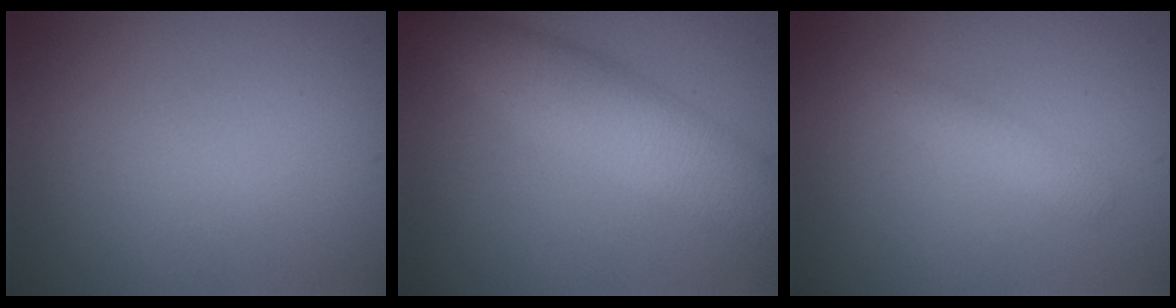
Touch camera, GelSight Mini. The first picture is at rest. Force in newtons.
{"total": 5.6, "press": 5.6, "slide": 0.1}
{"total": 1.7, "press": 1.7, "slide": 0.0}